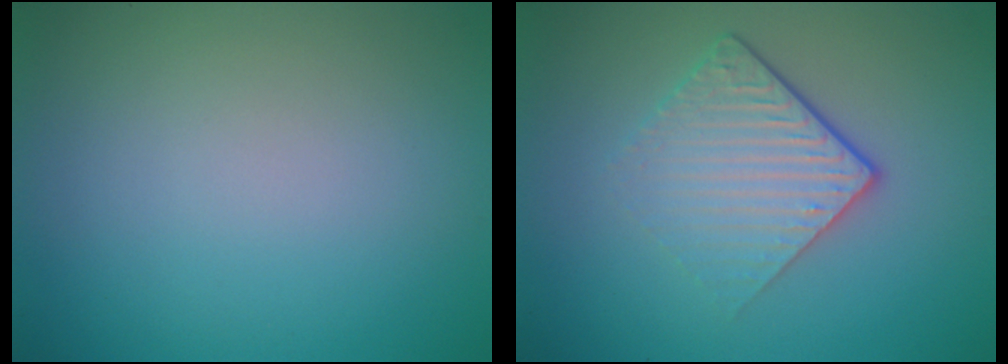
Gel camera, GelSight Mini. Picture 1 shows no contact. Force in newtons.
{"total": 4.4, "press": 2.9, "slide": 3.3}